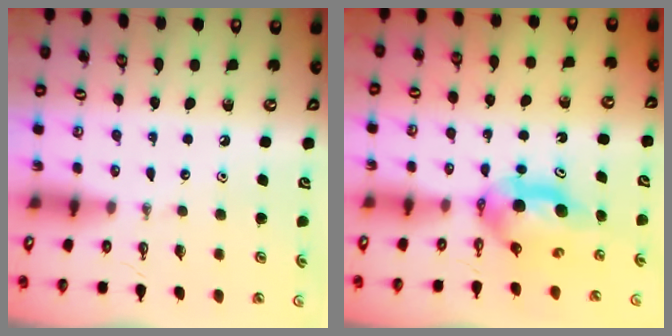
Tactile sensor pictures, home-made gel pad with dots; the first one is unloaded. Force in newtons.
{"total": 5.7, "press": 5.4, "slide": 1.9}